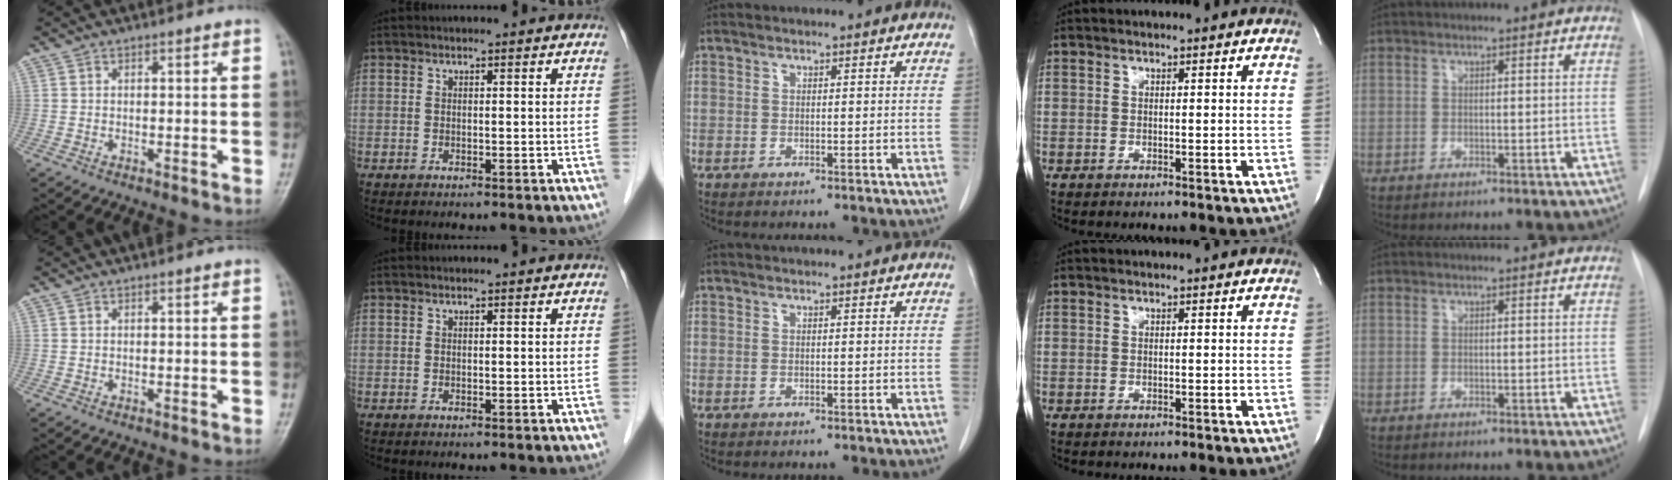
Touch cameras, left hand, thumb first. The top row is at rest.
{}